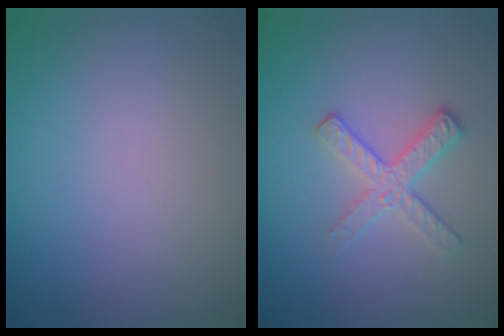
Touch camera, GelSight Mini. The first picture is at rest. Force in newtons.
{"total": 2.6, "press": 2.4, "slide": 0.9}